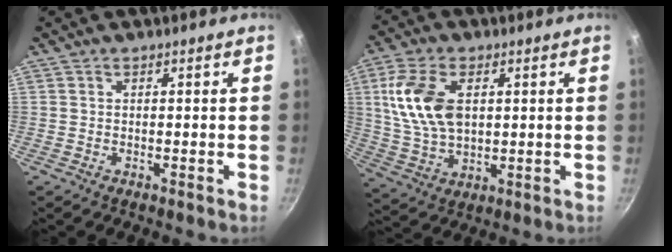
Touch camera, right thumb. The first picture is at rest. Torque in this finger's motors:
{"motor_torque": [-0.06, 0.46, 1.22, 0.16, 0.36]}